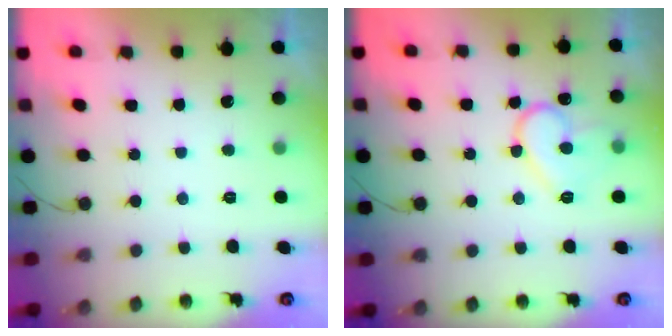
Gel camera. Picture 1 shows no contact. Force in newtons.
{"total": 12.7, "press": 12.7, "slide": 0.8}